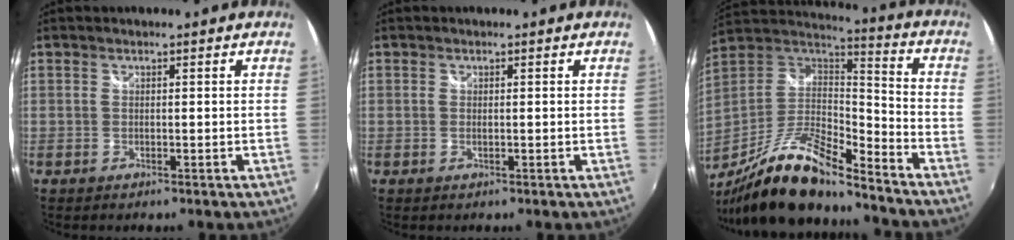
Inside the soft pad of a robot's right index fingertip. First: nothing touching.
{"total": 0.6, "force": [0.0, 0.1, 0.5], "torque": [-0.012, 0.000, -0.002]}
{"total": 19.9, "force": [-14.6, 4.5, 12.8], "torque": [-0.244, -0.030, -0.265]}